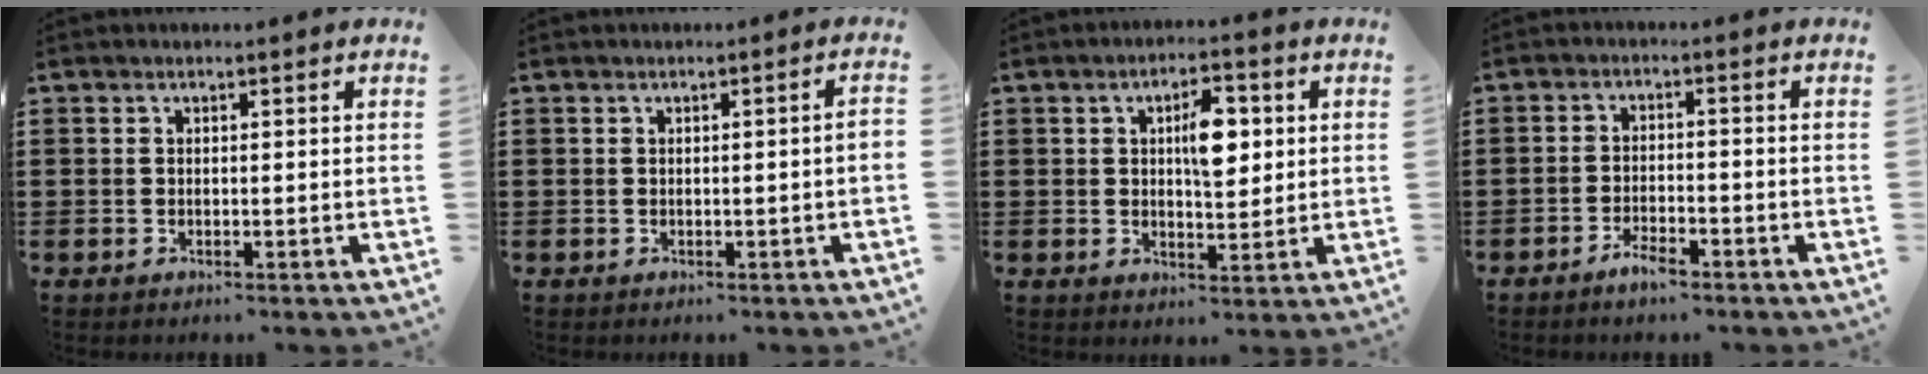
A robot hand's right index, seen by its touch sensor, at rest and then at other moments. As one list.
[{"total": 1.2, "force": [-0.3, -0.2, 1.1], "torque": [-0.016, -0.004, -0.007]}, {"total": 6.3, "force": [1.4, 2.8, 5.5], "torque": [-0.081, -0.001, 0.013]}, {"total": 2.7, "force": [-2.2, 0.5, 1.5], "torque": [-0.034, 0.002, -0.043]}]